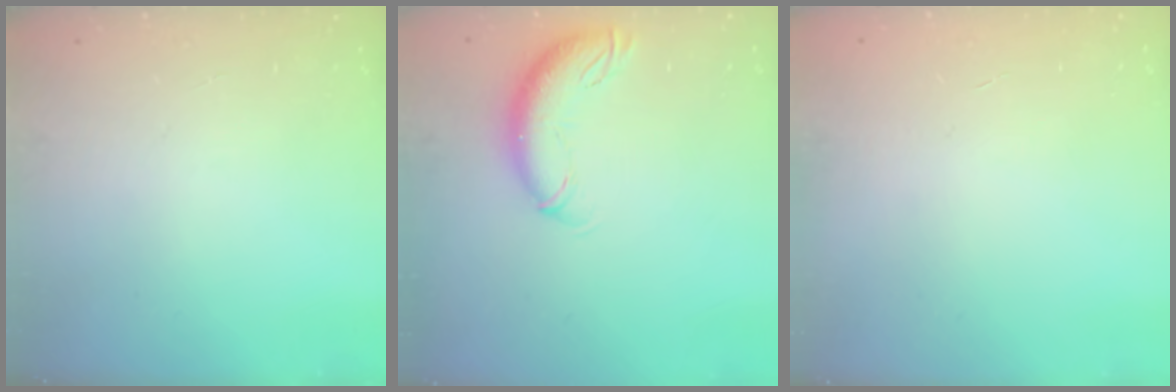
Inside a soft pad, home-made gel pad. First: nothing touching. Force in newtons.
{"total": 10.2, "press": 10.0, "slide": 2.3}
{"total": 0.6, "press": 0.6, "slide": 0.2}